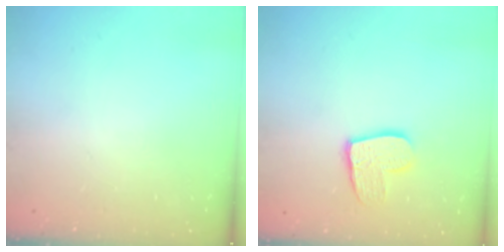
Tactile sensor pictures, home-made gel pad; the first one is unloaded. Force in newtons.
{"total": 10.8, "press": 10.7, "slide": 0.7}